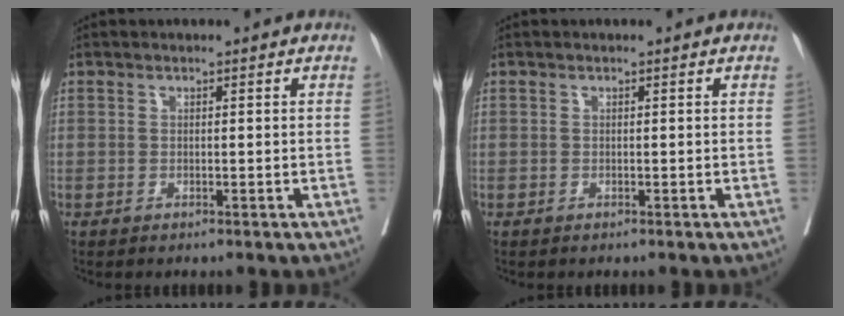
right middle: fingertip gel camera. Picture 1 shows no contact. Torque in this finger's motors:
{"motor_torque": [1.11, -1.03, -0.45, -0.21]}